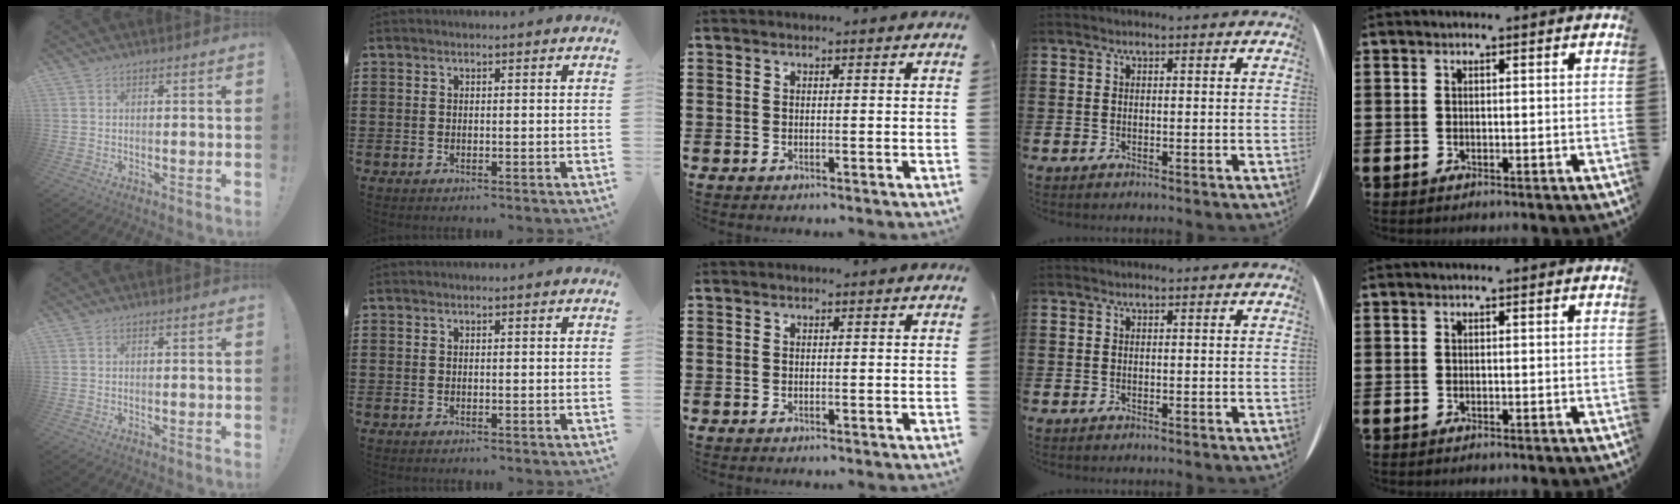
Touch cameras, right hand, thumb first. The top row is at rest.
{}